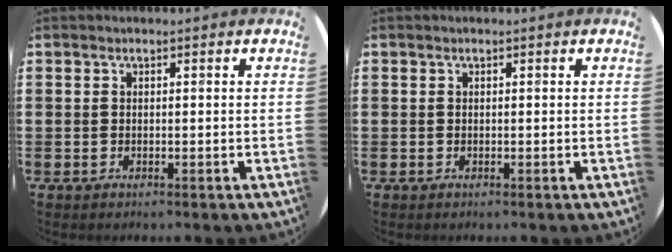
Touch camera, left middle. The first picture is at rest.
{"total": 0.0}